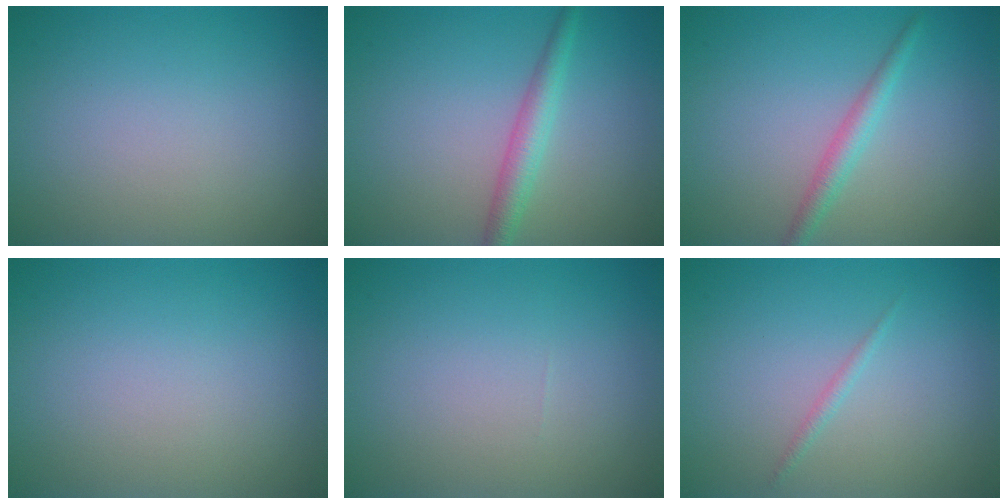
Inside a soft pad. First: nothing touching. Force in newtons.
{"total": 2.6, "press": 2.6, "slide": 0.1}
{"total": 1.9, "press": 1.9, "slide": 0.0}
{"total": 0.0}
{"total": 0.0}
{"total": 0.7, "press": 0.7, "slide": 0.1}